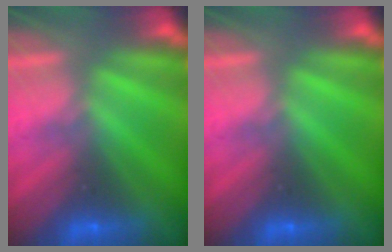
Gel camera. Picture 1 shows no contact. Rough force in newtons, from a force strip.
{"total": 0.0}